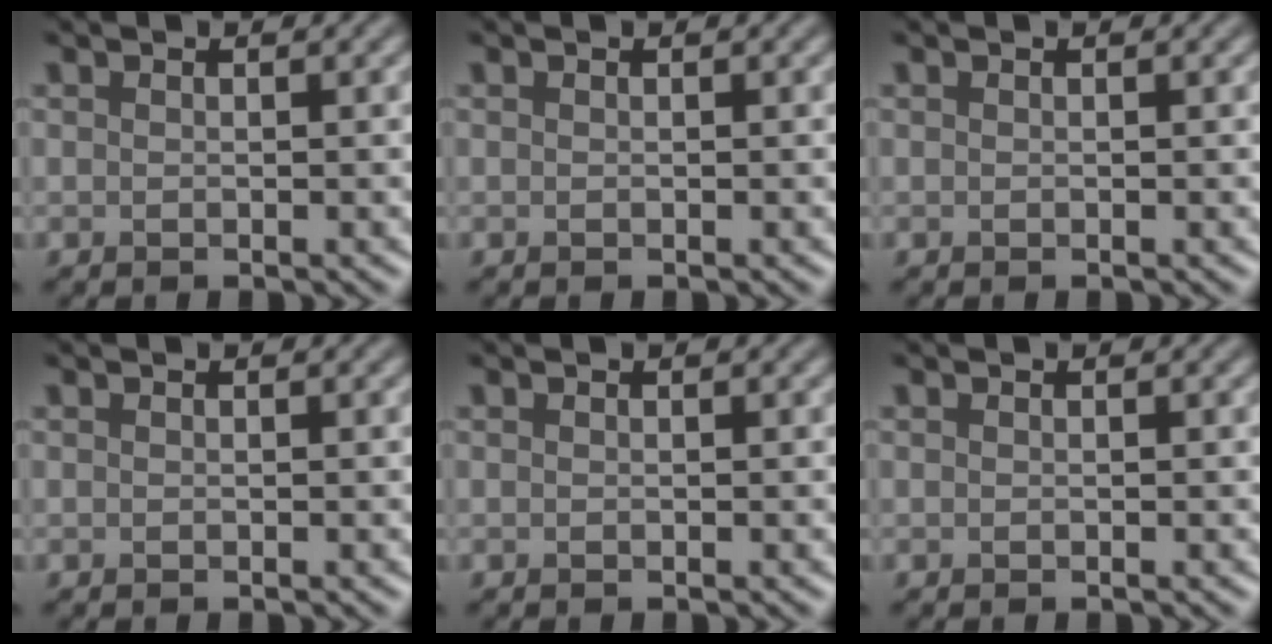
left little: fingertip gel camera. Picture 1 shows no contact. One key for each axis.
{"total": 0.0}
{"total": 0.0}
{"total": 0.0}
{"total": 0.0}
{"total": 0.0}